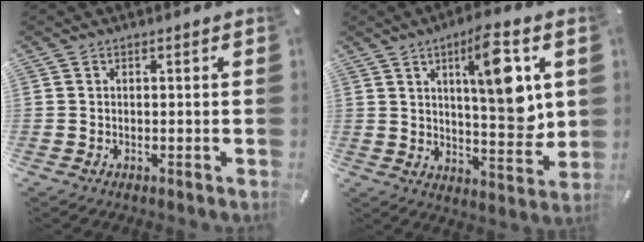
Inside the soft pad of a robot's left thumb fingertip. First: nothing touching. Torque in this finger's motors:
{"motor_torque": [2.26, 2.77, 1.49, -1.28, 0.30]}